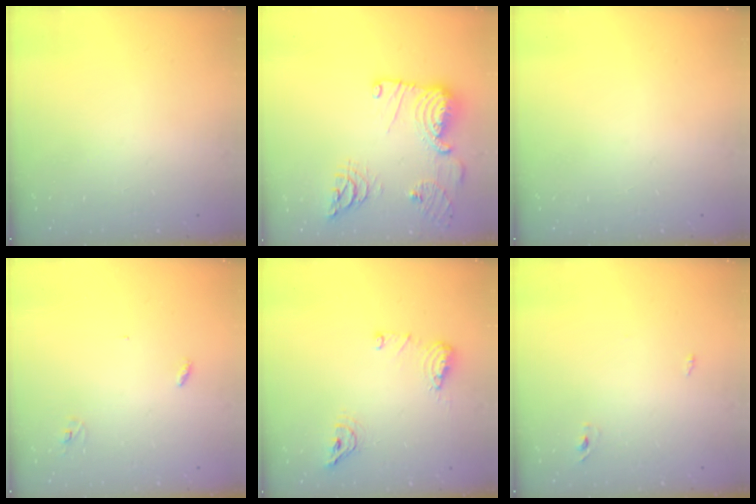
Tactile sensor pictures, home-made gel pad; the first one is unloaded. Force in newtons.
{"total": 18.8, "press": 18.6, "slide": 2.3}
{"total": 0.0}
{"total": 2.8, "press": 2.8, "slide": 0.3}
{"total": 8.9, "press": 8.8, "slide": 1.4}
{"total": 2.4, "press": 2.2, "slide": 1.0}